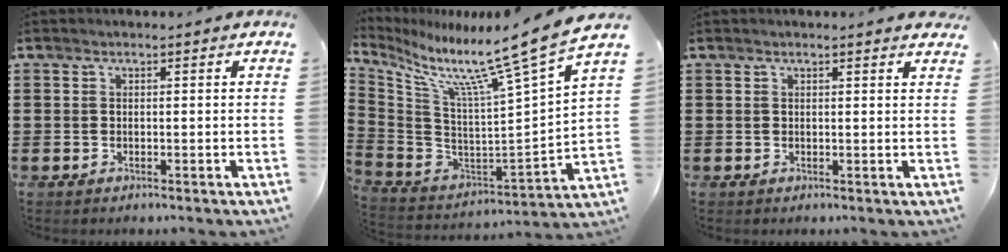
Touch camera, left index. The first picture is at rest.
{"total": 11.1, "force": [9.0, -1.0, 6.3], "torque": [-0.138, -0.083, 0.136]}
{"total": 1.0, "force": [0.8, 0.0, 0.5], "torque": [-0.011, 0.001, 0.015]}